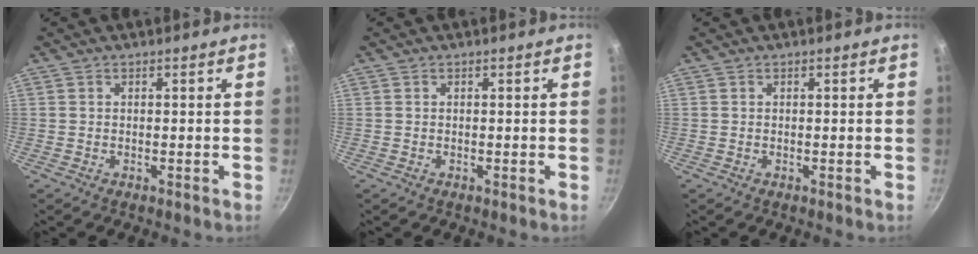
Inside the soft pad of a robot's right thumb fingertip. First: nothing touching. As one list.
[{"total": 0.0}, {"total": 0.0}]